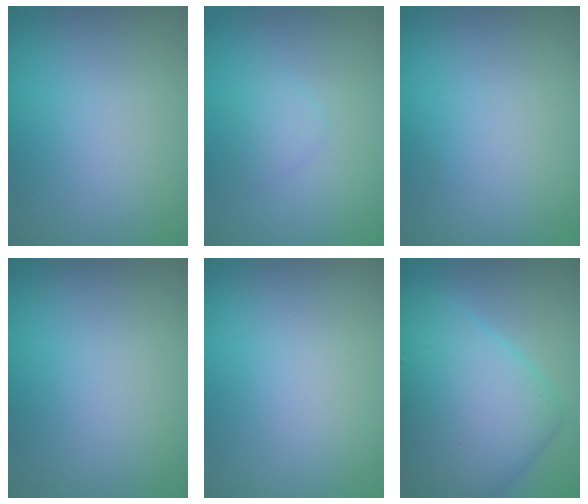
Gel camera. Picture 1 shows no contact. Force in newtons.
{"total": 1.1, "press": 1.1, "slide": 0.0}
{"total": 0.0}
{"total": 0.0}
{"total": 0.0}
{"total": 8.5, "press": 8.5, "slide": 0.4}